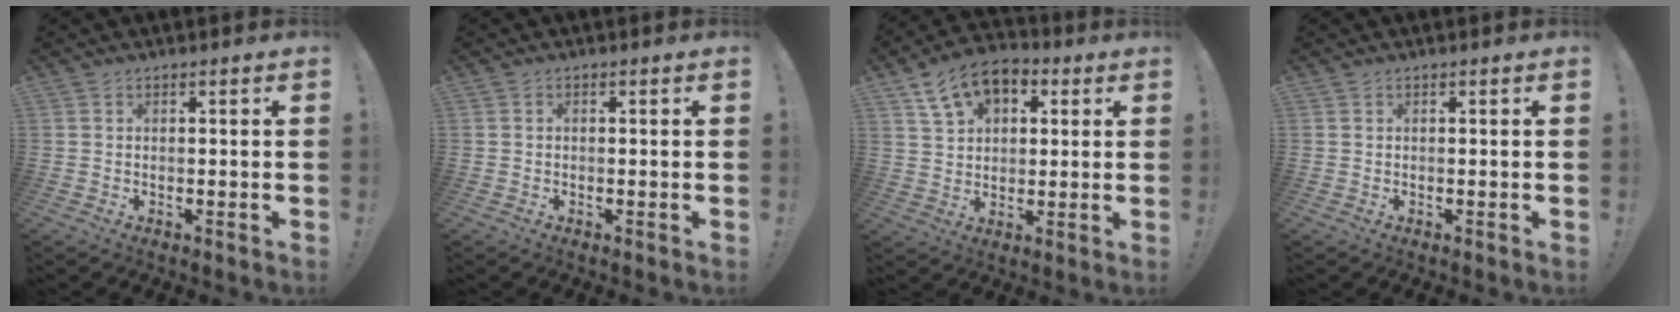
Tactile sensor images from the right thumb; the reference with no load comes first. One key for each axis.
{"total": 0.6, "fx": -0.3, "fy": 0.4, "fz": 0.3, "tx": -0.006, "ty": 0.003, "tz": -0.006}
{"total": 11.2, "fx": 5.6, "fy": 7.6, "fz": 5.9, "tx": -0.093, "ty": -0.022, "tz": 0.110}
{"total": 0.0}